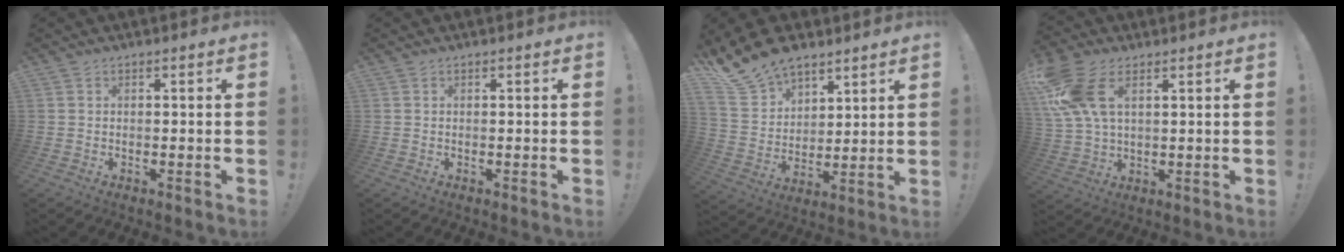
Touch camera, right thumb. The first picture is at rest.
{"total": 0.0}
{"total": 15.1, "force": [12.4, 7.6, 4.3], "torque": [-0.092, -0.089, 0.235]}
{"total": 14.0, "force": [5.7, 8.0, 9.9], "torque": [-0.200, -0.014, 0.109]}